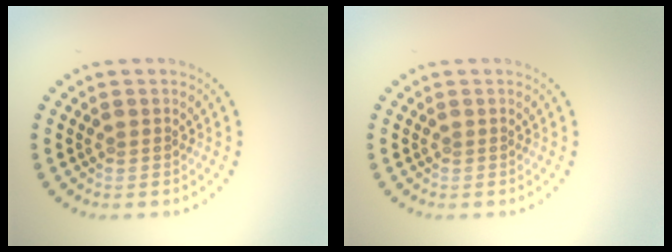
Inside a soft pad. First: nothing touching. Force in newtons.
{"total": 0.0}